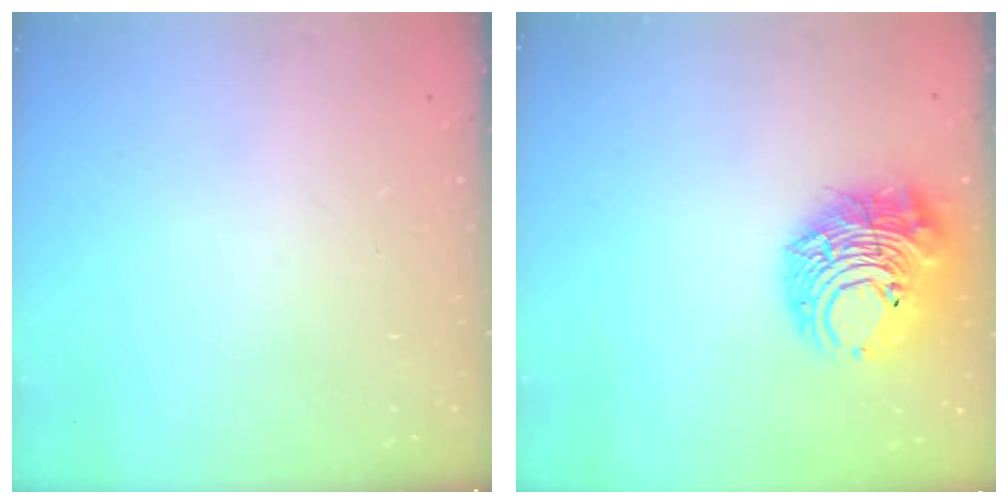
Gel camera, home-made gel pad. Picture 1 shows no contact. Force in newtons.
{"total": 14.5, "press": 14.4, "slide": 1.9}